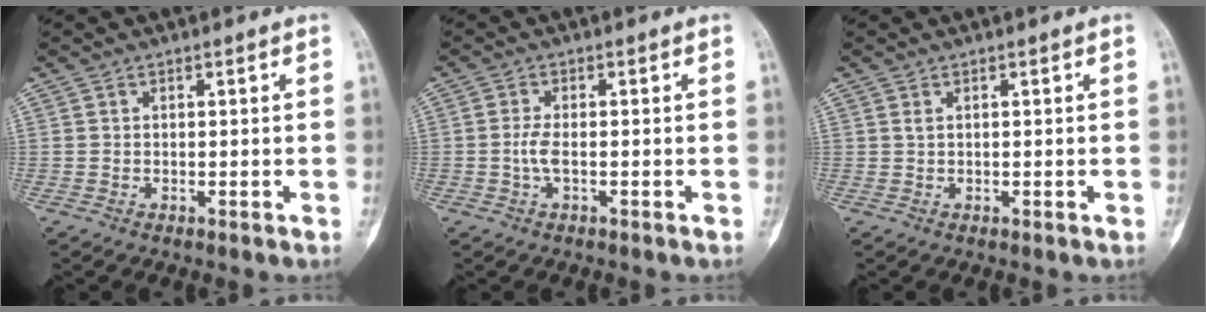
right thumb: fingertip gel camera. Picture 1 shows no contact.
{"total": 2.2, "force": [-0.6, 0.9, 1.9], "torque": [-0.042, 0.003, -0.013]}
{"total": 0.5, "force": [0.2, 0.2, 0.4], "torque": [-0.009, 0.003, 0.004]}